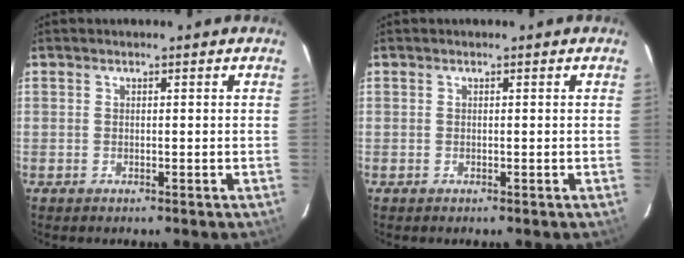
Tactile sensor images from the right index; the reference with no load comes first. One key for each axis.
{"total": 0.0}